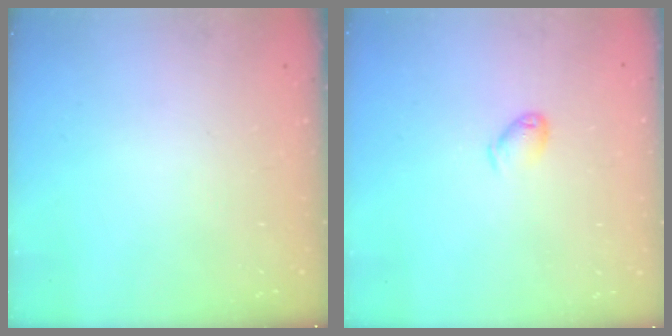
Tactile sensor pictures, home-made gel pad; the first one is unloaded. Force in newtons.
{"total": 3.8, "press": 3.7, "slide": 0.7}